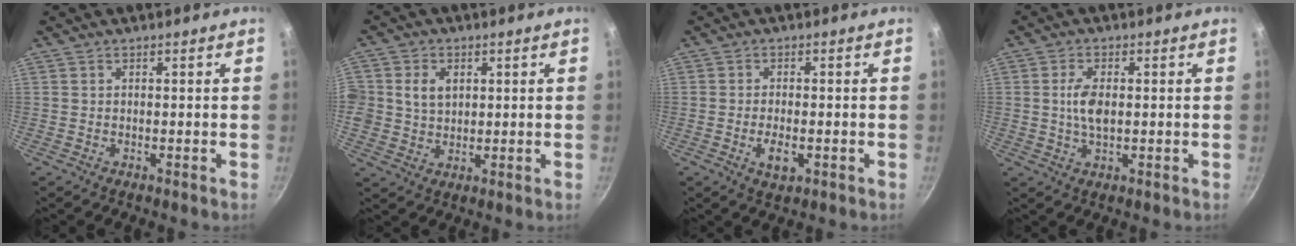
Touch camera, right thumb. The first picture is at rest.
{"total": 6.1, "force": [1.4, 5.0, 3.3], "torque": [-0.041, -0.002, 0.024]}
{"total": 4.2, "force": [-1.2, 2.0, 3.4], "torque": [-0.063, 0.001, -0.020]}
{"total": 5.1, "force": [0.4, 2.6, 4.3], "torque": [-0.082, 0.002, 0.005]}